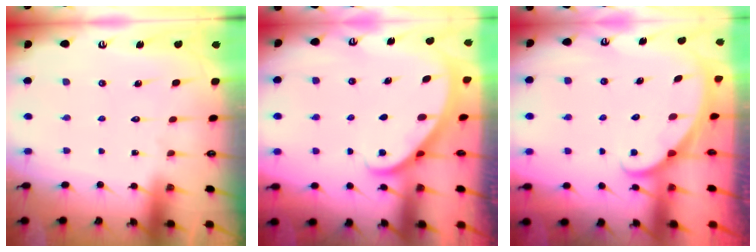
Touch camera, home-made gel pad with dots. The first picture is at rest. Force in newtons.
{"total": 1.9, "press": 1.9, "slide": 0.2}
{"total": 2.1, "press": 2.1, "slide": 0.0}